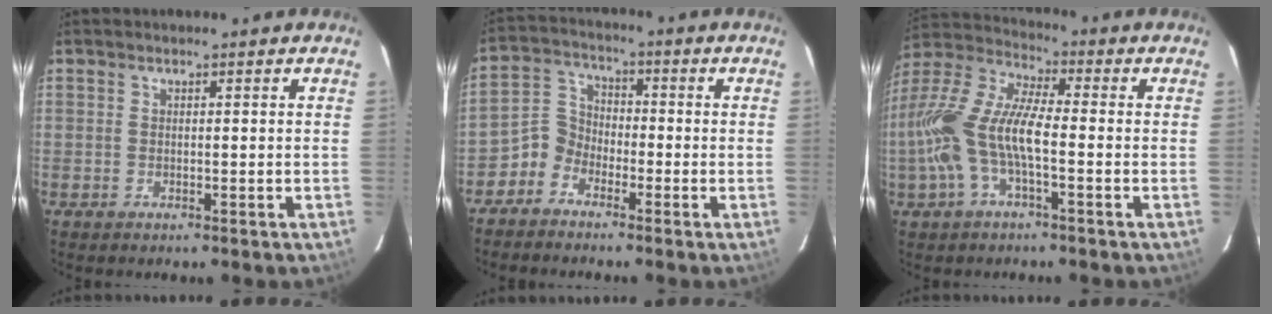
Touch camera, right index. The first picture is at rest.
{"total": 5.1, "force": [-3.3, 3.8, 0.9], "torque": [-0.021, 0.023, -0.081]}
{"total": 15.6, "force": [-3.2, 5.1, 14.3], "torque": [-0.294, 0.002, -0.066]}